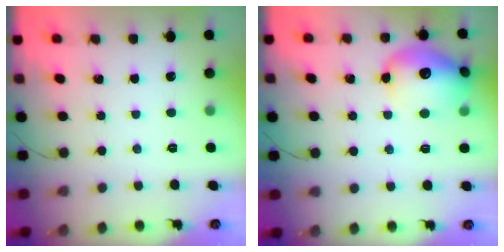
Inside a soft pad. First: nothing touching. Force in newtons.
{"total": 15.2, "press": 15.0, "slide": 2.0}